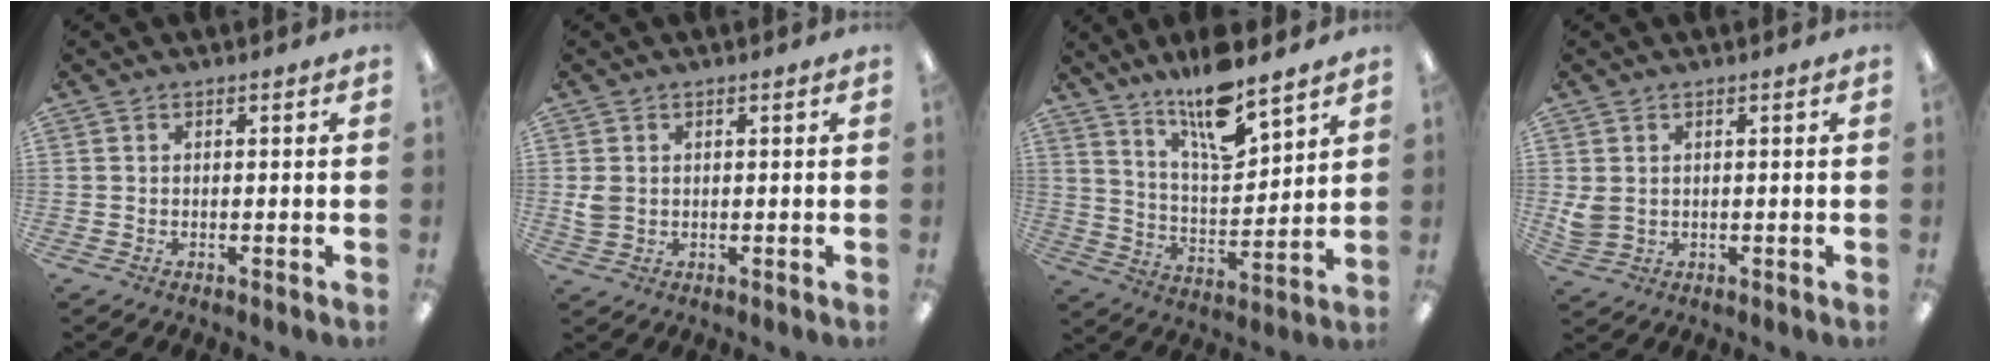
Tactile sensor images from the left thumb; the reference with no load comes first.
{"total": 2.8, "force": [0.8, 2.2, 1.5], "torque": [-0.023, 0.001, 0.013]}
{"total": 14.5, "force": [11.5, 3.5, 8.1], "torque": [-0.139, -0.071, 0.194]}
{"total": 3.1, "force": [1.2, 2.3, 1.6], "torque": [-0.033, 0.001, 0.026]}